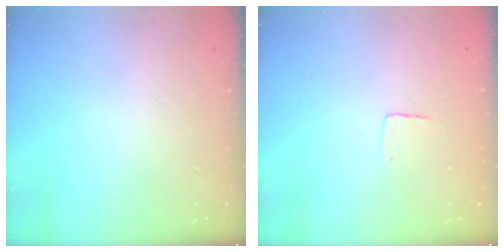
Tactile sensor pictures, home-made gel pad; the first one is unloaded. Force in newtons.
{"total": 4.3, "press": 4.3, "slide": 0.3}